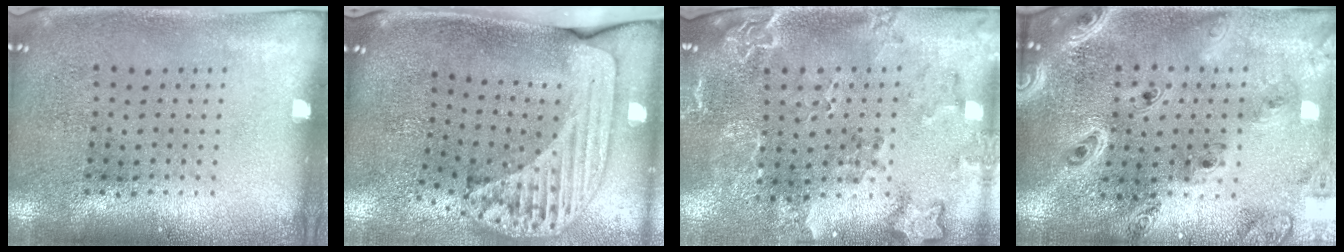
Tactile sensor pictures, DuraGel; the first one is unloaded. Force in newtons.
{"total": 2.4, "press": 1.7, "slide": 1.7}
{"total": 2.0, "press": 1.9, "slide": 0.7}
{"total": 2.3, "press": 2.1, "slide": 1.0}